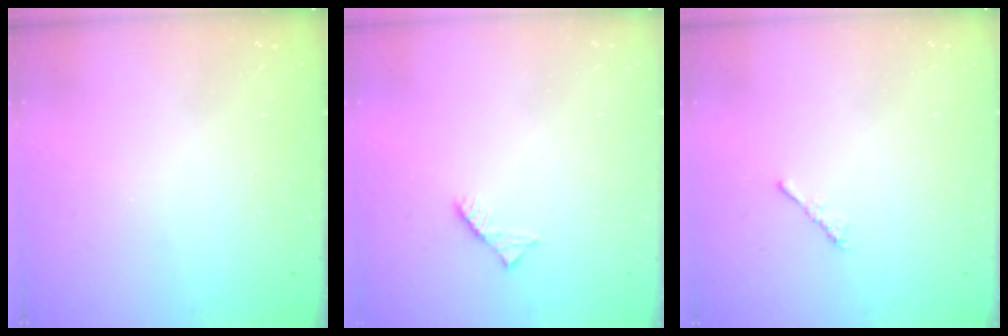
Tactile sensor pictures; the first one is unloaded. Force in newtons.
{"total": 2.6, "press": 2.6, "slide": 0.4}
{"total": 2.3, "press": 2.2, "slide": 0.6}